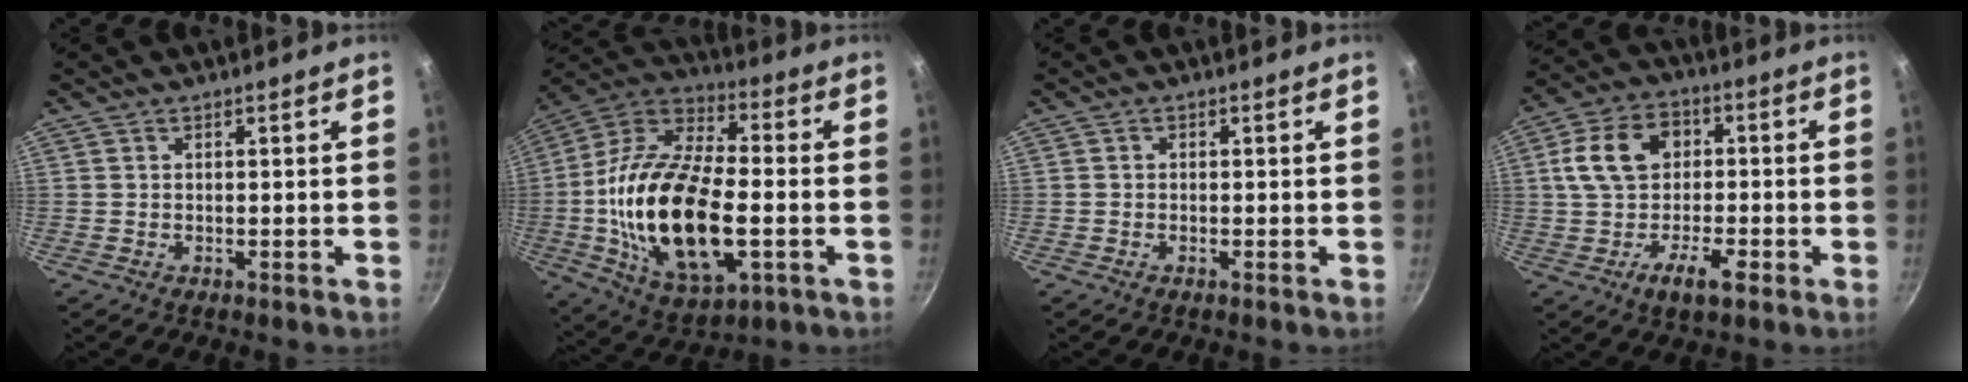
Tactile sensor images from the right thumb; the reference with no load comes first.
{"total": 26.4, "force": [-3.7, 13.2, 22.6], "torque": [-0.428, 0.023, -0.069]}
{"total": 0.7, "force": [-0.4, 0.5, 0.4], "torque": [-0.006, 0.002, -0.011]}
{"total": 12.7, "force": [-1.7, 8.6, 9.1], "torque": [-0.139, 0.031, -0.045]}